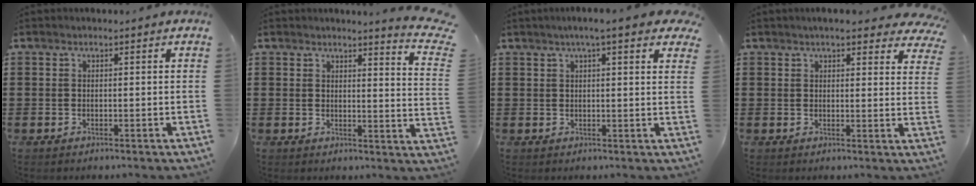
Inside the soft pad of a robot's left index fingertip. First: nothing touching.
{"total": 3.2, "force": [3.0, -0.2, 1.1], "torque": [-0.021, -0.022, 0.049]}
{"total": 4.3, "force": [3.0, 0.4, 3.0], "torque": [-0.067, 0.007, 0.052]}
{"total": 4.3, "force": [3.8, 0.9, 1.8], "torque": [-0.038, -0.008, 0.069]}